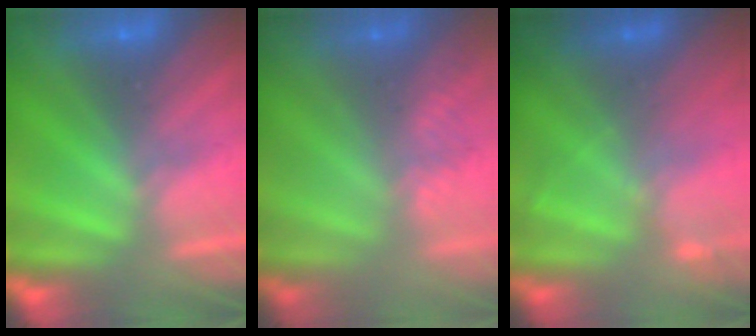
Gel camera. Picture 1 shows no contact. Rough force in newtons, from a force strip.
{"total": 2.7}
{"total": 2.3}